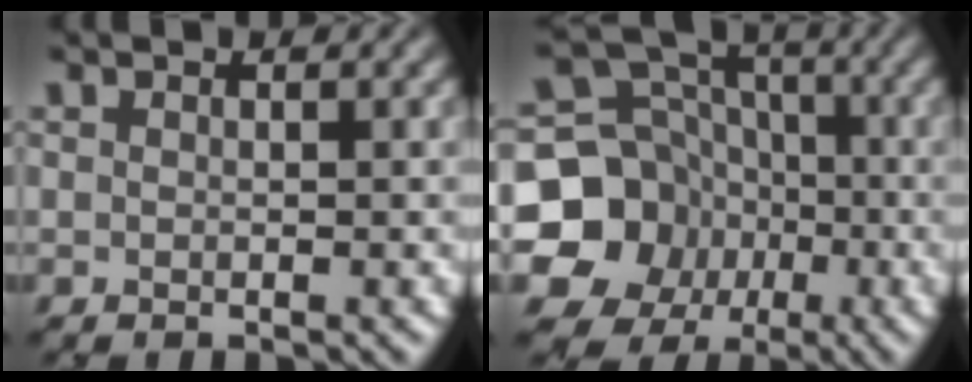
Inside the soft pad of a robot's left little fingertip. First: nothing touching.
{"total": 11.4, "force": [-3.6, 10.3, 3.2], "torque": [-0.067, -0.019, -0.097]}